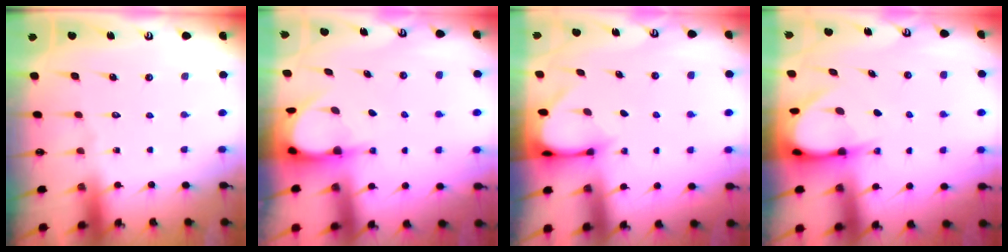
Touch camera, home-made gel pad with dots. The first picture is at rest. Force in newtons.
{"total": 4.2, "press": 4.2, "slide": 0.4}
{"total": 3.0, "press": 3.0, "slide": 0.3}
{"total": 6.1, "press": 6.1, "slide": 0.6}